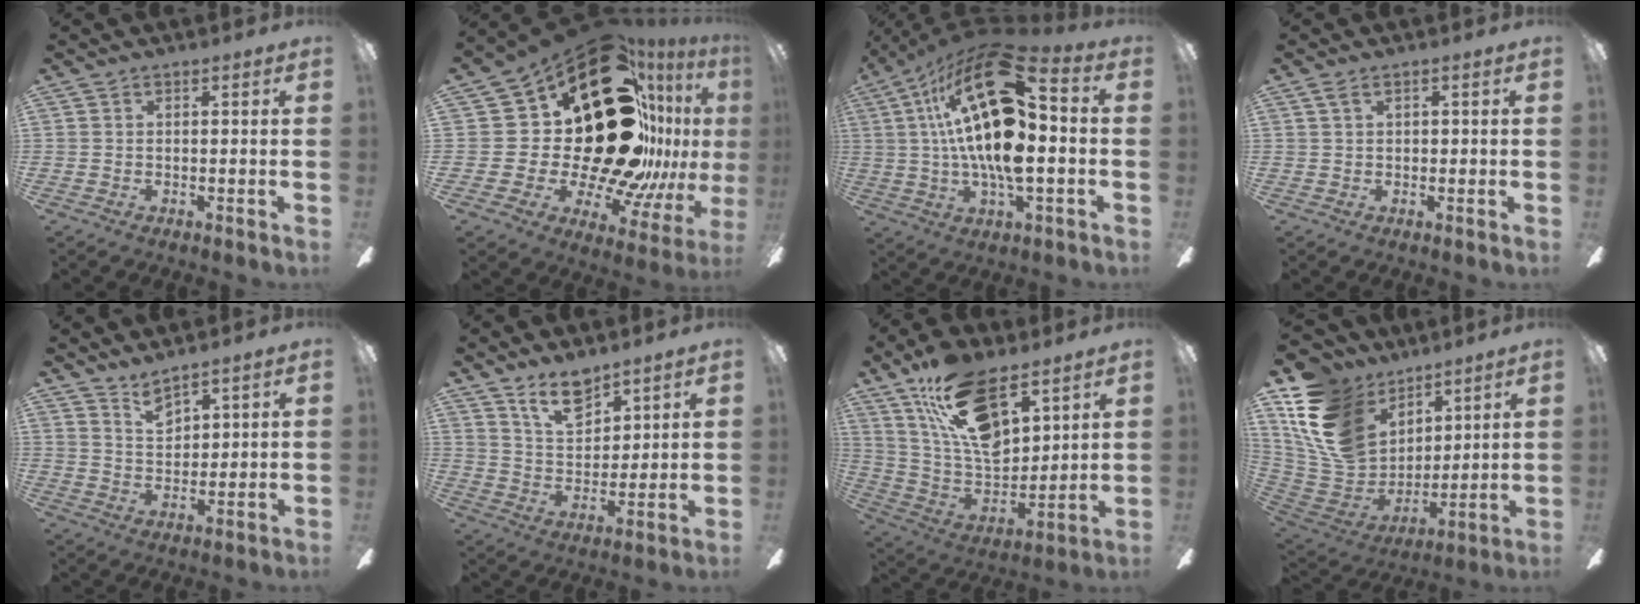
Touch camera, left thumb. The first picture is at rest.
{"total": 40.3, "force": [8.1, 21.7, 33.0], "torque": [-0.522, -0.110, 0.201]}
{"total": 24.5, "force": [5.1, 10.1, 21.8], "torque": [-0.394, -0.030, 0.080]}
{"total": 1.8, "force": [0.7, 0.9, 1.4], "torque": [-0.030, 0.005, 0.012]}
{"total": 5.3, "force": [4.6, 2.2, 1.5], "torque": [-0.028, -0.024, 0.084]}
{"total": 10.5, "force": [7.7, 5.4, 4.8], "torque": [-0.078, -0.034, 0.140]}
{"total": 20.3, "force": [12.4, 9.8, 12.7], "torque": [-0.239, -0.057, 0.223]}
{"total": 19.9, "force": [9.1, 14.1, 10.6], "torque": [-0.252, -0.042, 0.175]}